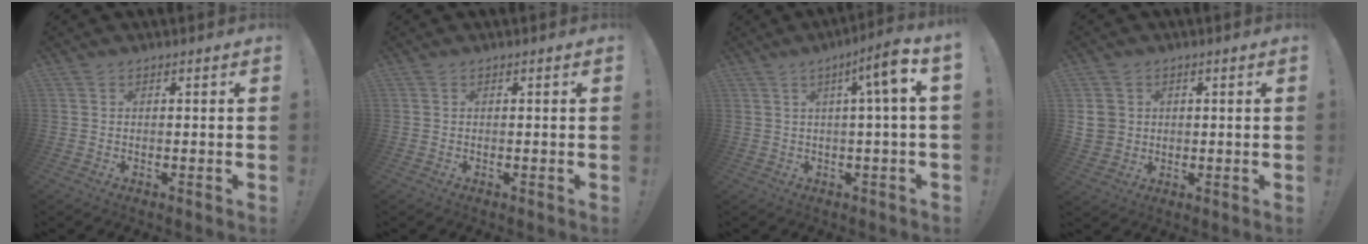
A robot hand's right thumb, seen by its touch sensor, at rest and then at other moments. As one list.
[{"total": 0.0}, {"total": 8.7, "force": [2.1, 0.0, 8.5], "torque": [-0.119, -0.015, 0.023]}, {"total": 5.9, "force": [1.6, 5.3, 2.0], "torque": [-0.038, -0.009, 0.032]}]